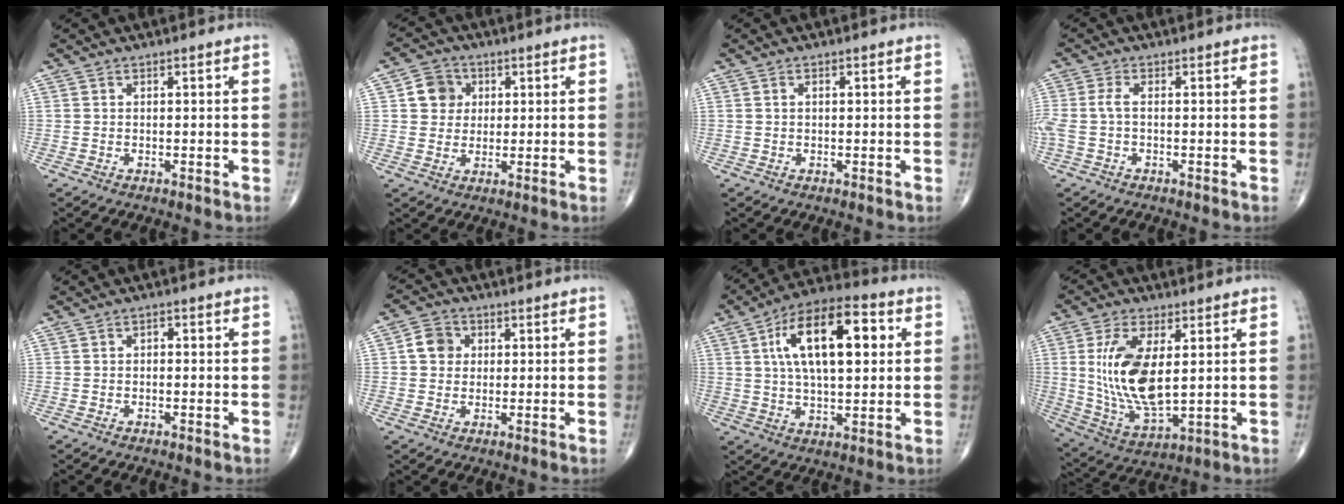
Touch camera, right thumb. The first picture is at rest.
{"total": 5.9, "force": [1.5, 5.3, 2.1], "torque": [-0.004, 0.001, 0.022]}
{"total": 0.6, "force": [0.1, 0.3, 0.5], "torque": [-0.013, 0.003, 0.003]}
{"total": 4.1, "force": [-0.5, 1.8, 3.7], "torque": [-0.109, 0.009, -0.013]}
{"total": 1.0, "force": [0.0, 0.7, 0.7], "torque": [-0.005, 0.003, -0.004]}
{"total": 4.9, "force": [0.8, 4.3, 2.2], "torque": [-0.022, 0.006, 0.006]}
{"total": 18.1, "force": [4.5, 8.1, 15.5], "torque": [-0.245, 0.013, 0.068]}
{"total": 15.4, "force": [2.5, 7.2, 13.4], "torque": [-0.262, -0.022, 0.061]}